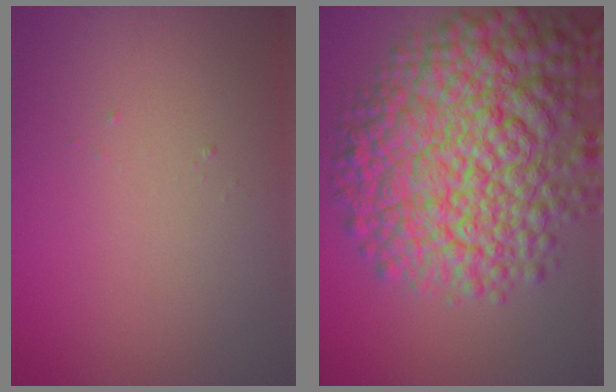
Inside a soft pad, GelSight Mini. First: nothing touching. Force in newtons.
{"total": 13.3, "press": 13.2, "slide": 0.4}